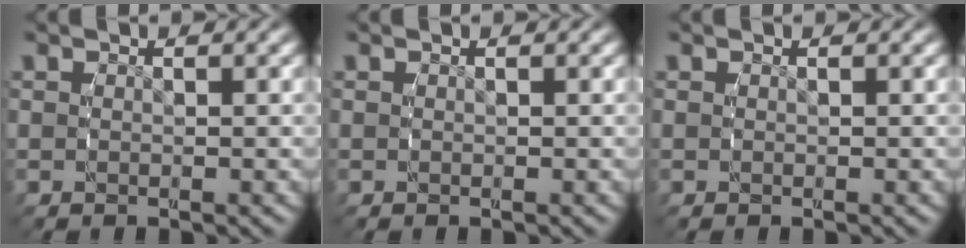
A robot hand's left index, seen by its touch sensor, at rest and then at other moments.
{"total": 0.0}
{"total": 0.0}